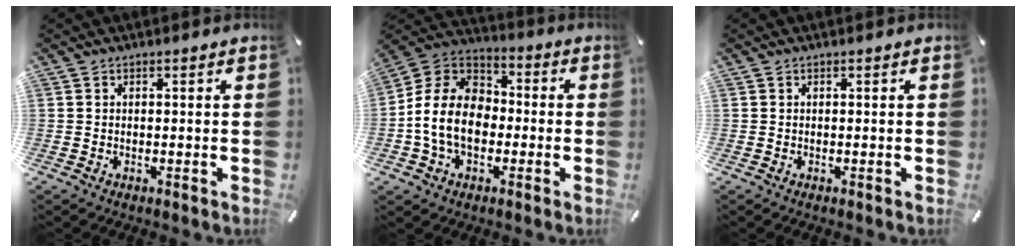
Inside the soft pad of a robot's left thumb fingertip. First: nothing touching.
{"total": 13.4, "force": [-3.6, 10.4, 7.7], "torque": [-0.178, 0.028, -0.065]}
{"total": 0.0}